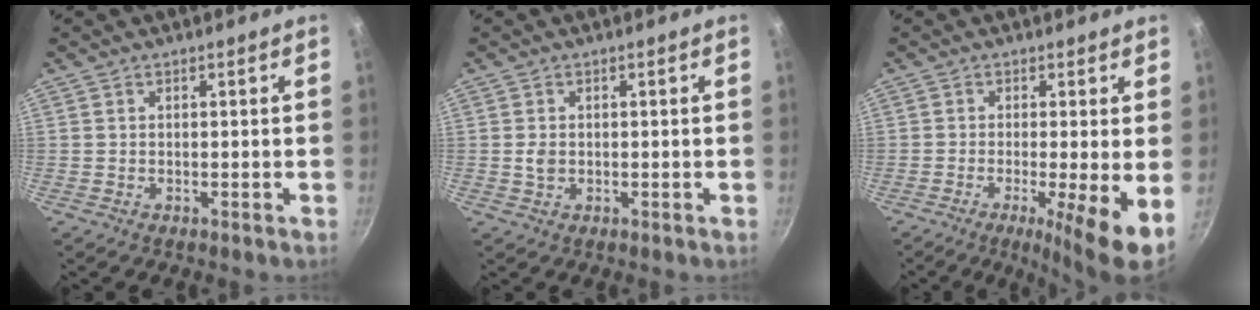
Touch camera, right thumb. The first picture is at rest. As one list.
[{"total": 2.0, "force": [-0.1, 1.5, 1.3], "torque": [-0.022, -0.002, -0.001]}, {"total": 8.6, "force": [-1.9, 0.7, 8.3], "torque": [-0.127, -0.007, -0.031]}]